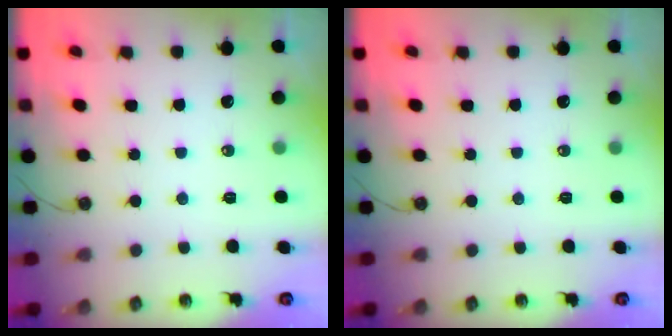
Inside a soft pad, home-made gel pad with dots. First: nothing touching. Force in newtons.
{"total": 0.0}